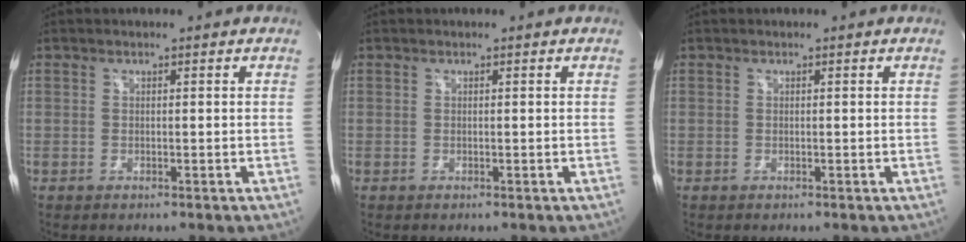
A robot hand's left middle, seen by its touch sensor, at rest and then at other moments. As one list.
[{"total": 0.0}, {"total": 0.0}]